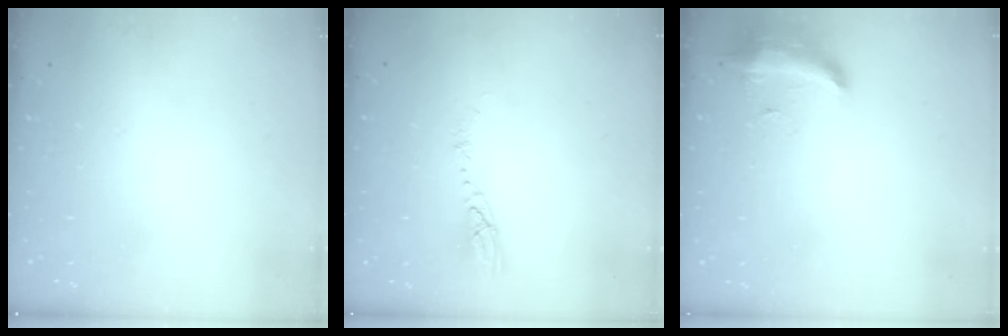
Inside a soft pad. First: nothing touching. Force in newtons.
{"total": 4.3, "press": 4.3, "slide": 0.4}
{"total": 12.2, "press": 9.7, "slide": 7.4}